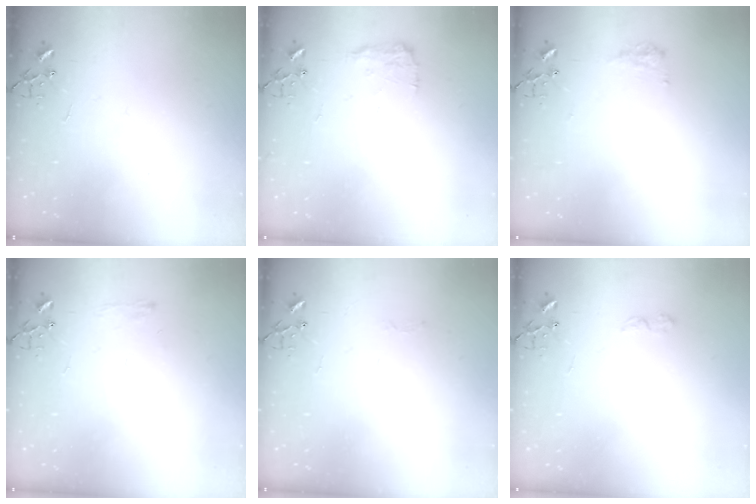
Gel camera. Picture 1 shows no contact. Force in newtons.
{"total": 8.7, "press": 8.6, "slide": 0.5}
{"total": 8.0, "press": 8.0, "slide": 0.4}
{"total": 6.3, "press": 6.2, "slide": 0.8}
{"total": 2.5, "press": 2.5, "slide": 0.4}
{"total": 4.4, "press": 4.3, "slide": 0.7}